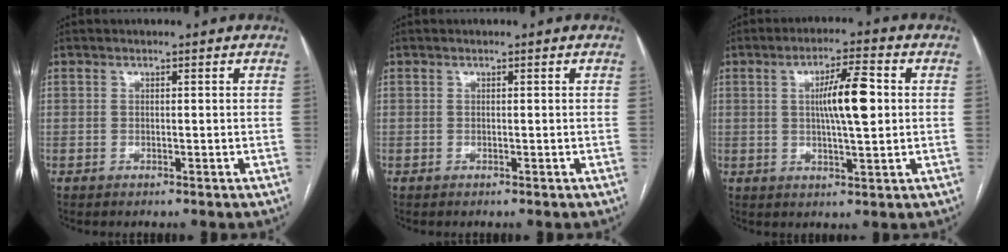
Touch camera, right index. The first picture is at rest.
{"total": 0.0}
{"total": 8.1, "force": [1.1, 1.1, 7.9], "torque": [-0.137, 0.009, 0.017]}